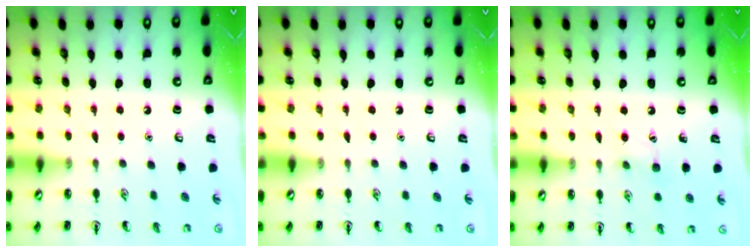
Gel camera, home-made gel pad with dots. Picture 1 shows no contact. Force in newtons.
{"total": 0.0}
{"total": 6.3, "press": 6.0, "slide": 2.0}